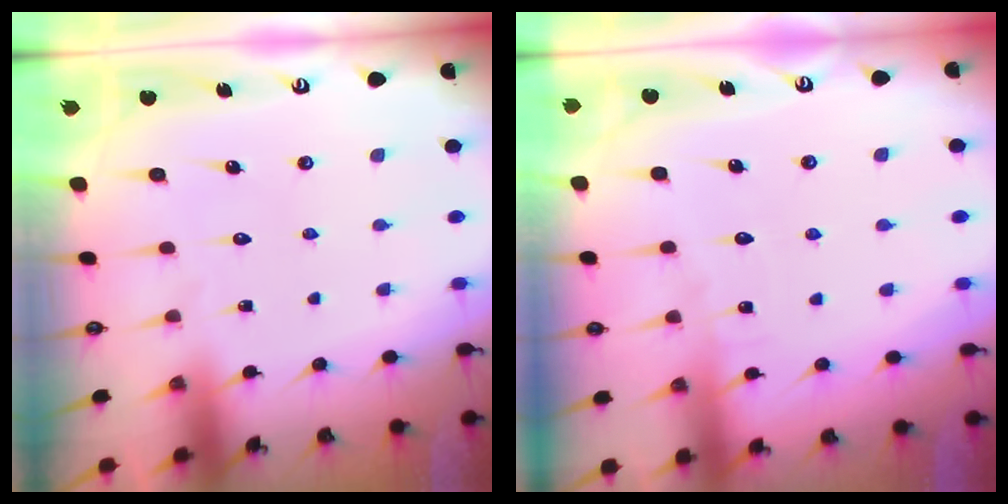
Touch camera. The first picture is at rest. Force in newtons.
{"total": 2.7, "press": 2.7, "slide": 0.3}